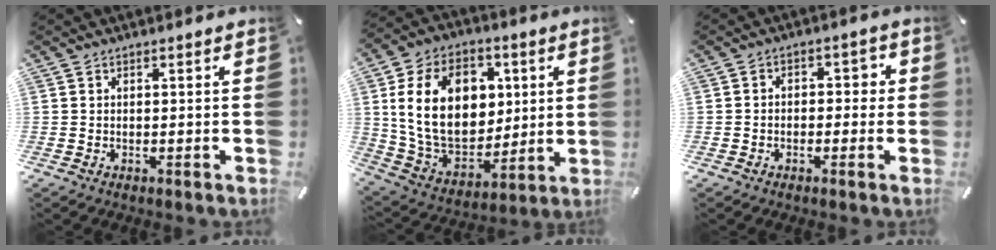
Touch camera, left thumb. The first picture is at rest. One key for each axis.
{"total": 21.2, "fx": 4.6, "fy": 15.6, "fz": 13.5, "tx": -0.247, "ty": -0.010, "tz": 0.086}
{"total": 3.5, "fx": -1.7, "fy": 2.5, "fz": 1.7, "tx": -0.024, "ty": 0.015, "tz": -0.038}